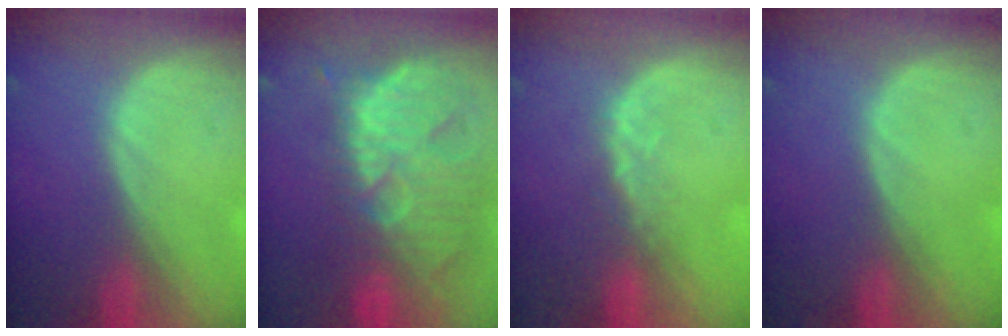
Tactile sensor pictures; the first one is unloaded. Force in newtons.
{"total": 13.6, "press": 11.6, "slide": 7.2}
{"total": 2.6, "press": 2.1, "slide": 1.5}
{"total": 0.0}